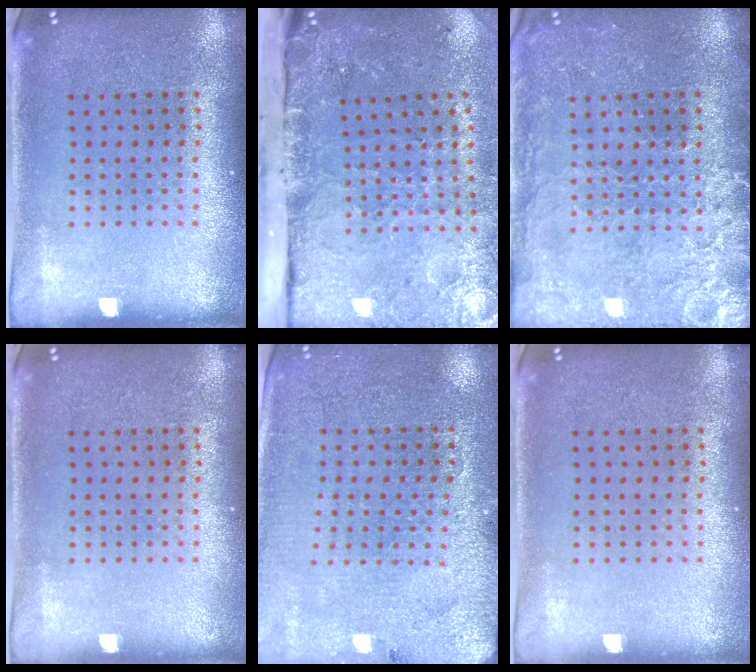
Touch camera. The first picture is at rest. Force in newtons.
{"total": 4.9, "press": 3.7, "slide": 3.2}
{"total": 3.3, "press": 3.2, "slide": 1.0}
{"total": 0.0}
{"total": 2.8, "press": 2.8, "slide": 0.5}
{"total": 0.0}